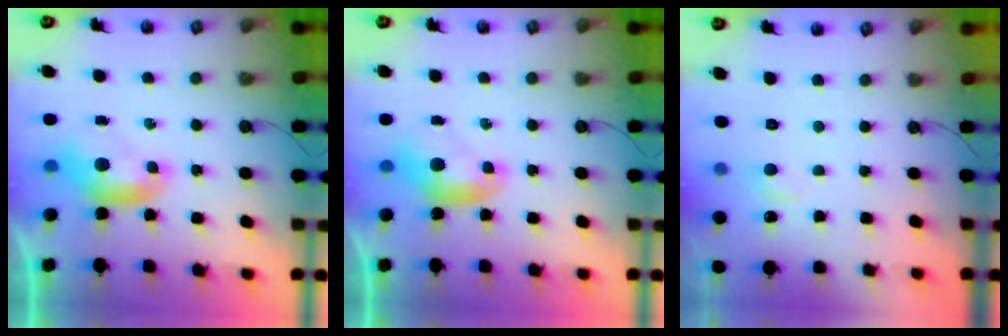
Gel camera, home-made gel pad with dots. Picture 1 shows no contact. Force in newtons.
{"total": 0.0}
{"total": 0.8, "press": 0.1, "slide": 0.8}